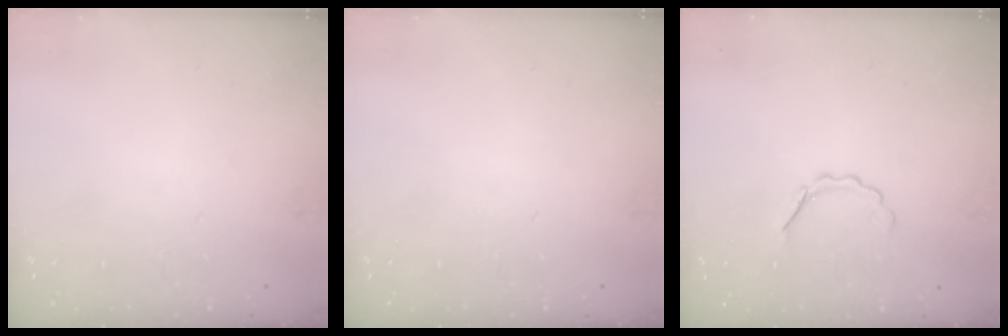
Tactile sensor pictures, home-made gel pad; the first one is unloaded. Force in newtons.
{"total": 0.0}
{"total": 3.8, "press": 3.7, "slide": 0.6}